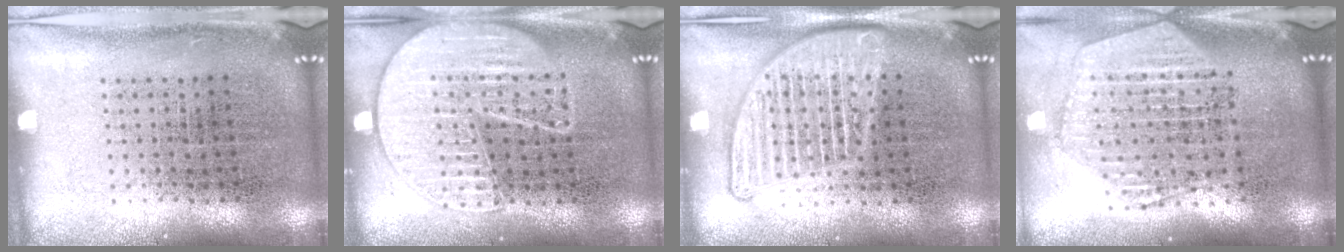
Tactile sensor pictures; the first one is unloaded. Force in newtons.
{"total": 1.9, "press": 1.9, "slide": 0.2}
{"total": 3.0, "press": 2.9, "slide": 0.3}
{"total": 2.4, "press": 2.1, "slide": 1.3}